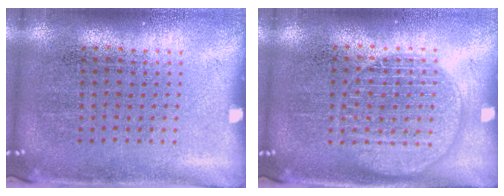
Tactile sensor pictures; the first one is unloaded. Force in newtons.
{"total": 1.6, "press": 1.6, "slide": 0.1}